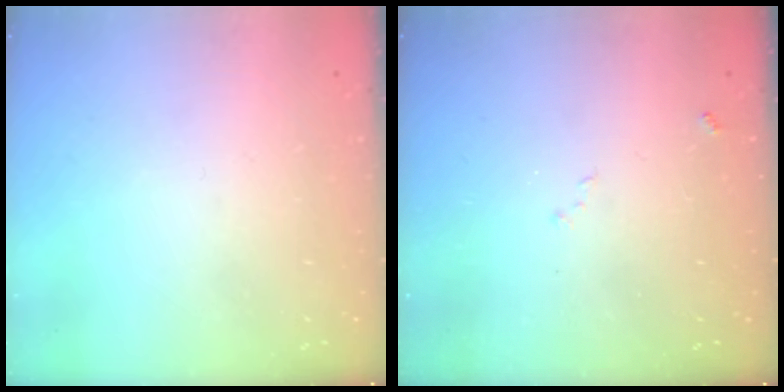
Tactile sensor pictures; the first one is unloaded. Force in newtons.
{"total": 6.5, "press": 6.5, "slide": 0.9}